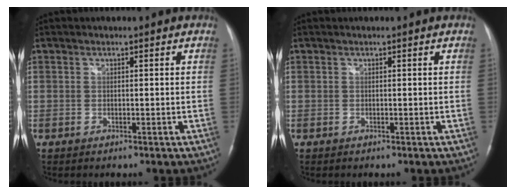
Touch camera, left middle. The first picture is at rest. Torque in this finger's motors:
{"motor_torque": [0.00, 0.00, 0.00, 0.00]}